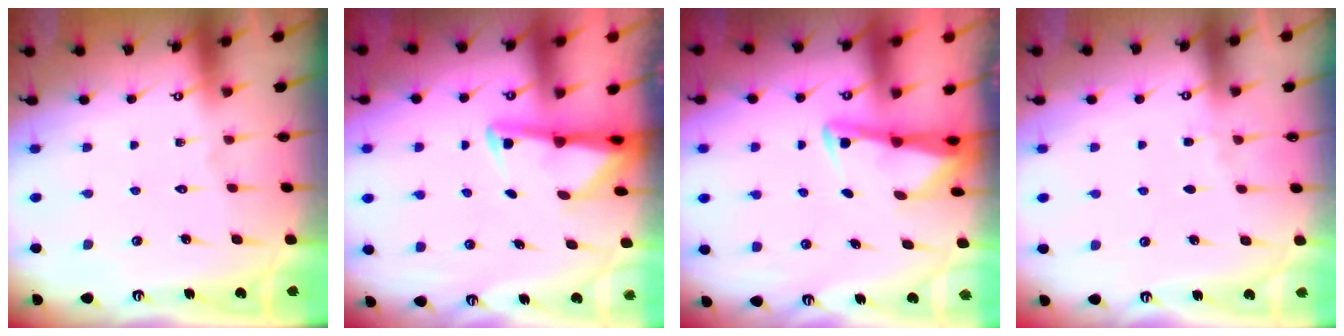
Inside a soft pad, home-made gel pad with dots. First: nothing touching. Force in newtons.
{"total": 3.0, "press": 2.9, "slide": 0.6}
{"total": 2.9, "press": 2.9, "slide": 0.4}
{"total": 3.3, "press": 3.2, "slide": 0.6}